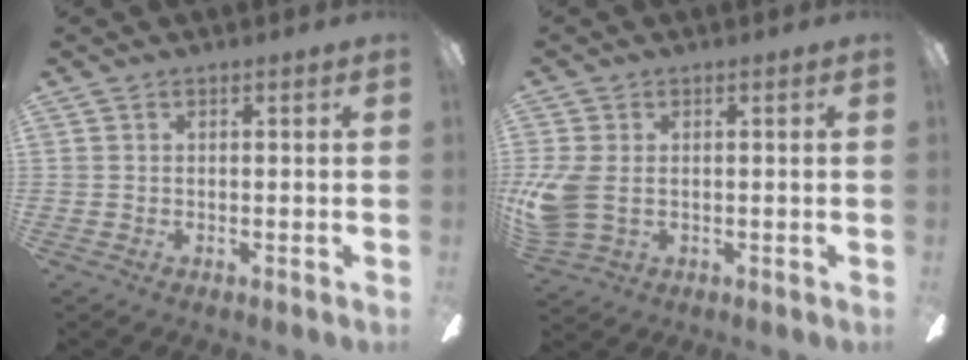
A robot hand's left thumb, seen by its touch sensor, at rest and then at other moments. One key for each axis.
{"total": 7.1, "fx": -0.2, "fy": 4.8, "fz": 5.2, "tx": -0.129, "ty": -0.002, "tz": -0.004}